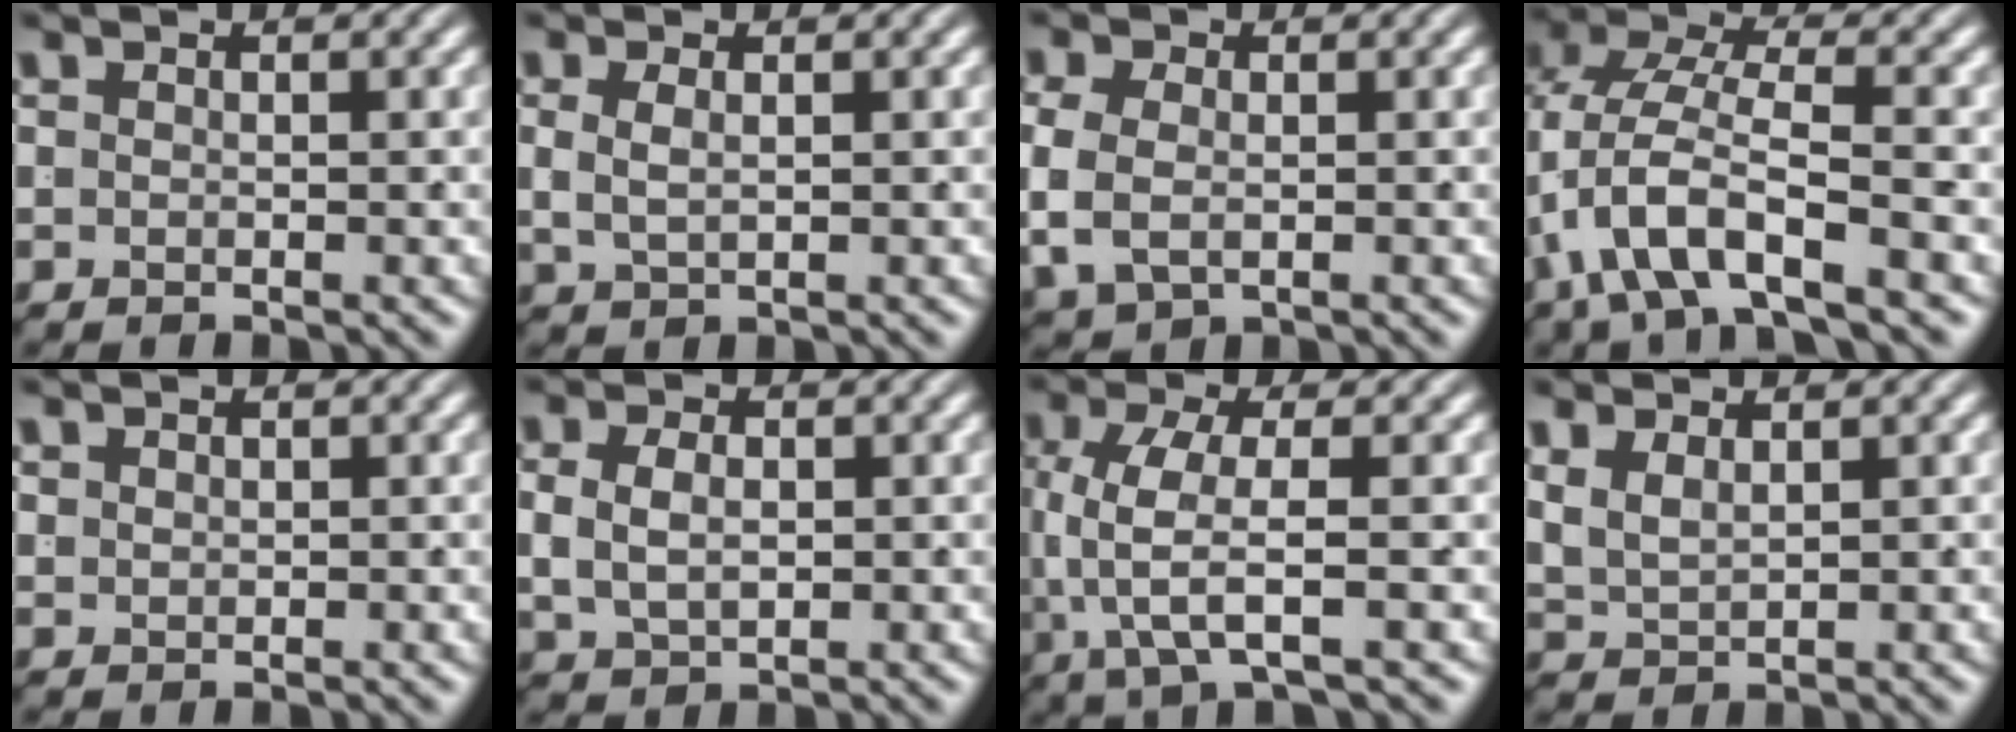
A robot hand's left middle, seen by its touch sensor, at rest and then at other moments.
{"total": 1.5, "force": [0.4, 0.3, 1.4], "torque": [-0.023, -0.006, 0.018]}
{"total": 3.2, "force": [-0.1, 2.3, 2.2], "torque": [-0.063, -0.018, 0.016]}
{"total": 5.5, "force": [-0.4, 2.8, 4.7], "torque": [-0.113, -0.007, -0.006]}
{"total": 0.8, "force": [0.7, -0.1, 0.3], "torque": [-0.001, -0.003, 0.022]}
{"total": 3.1, "force": [0.3, 2.0, 2.3], "torque": [-0.037, -0.004, 0.015]}
{"total": 5.8, "force": [-0.4, 2.7, 5.1], "torque": [-0.120, -0.019, 0.003]}
{"total": 2.9, "force": [1.1, 2.1, 1.7], "torque": [-0.049, -0.010, 0.030]}